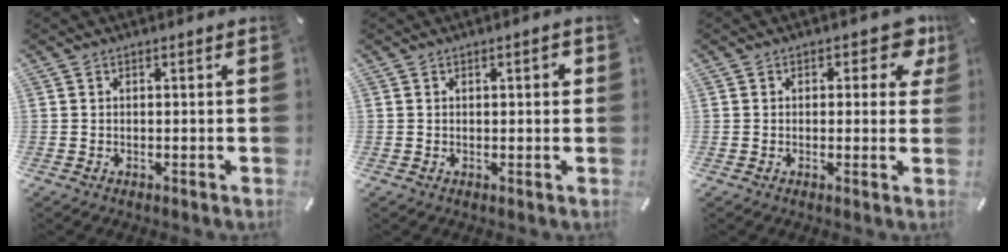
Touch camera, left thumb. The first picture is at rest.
{"total": 1.9, "force": [0.5, 0.8, 1.7], "torque": [-0.025, 0.003, 0.005]}
{"total": 6.3, "force": [3.1, 3.5, 4.2], "torque": [-0.034, -0.017, 0.046]}